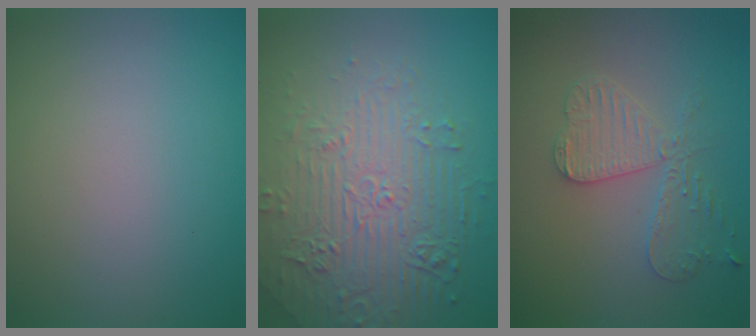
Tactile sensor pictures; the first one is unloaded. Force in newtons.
{"total": 7.3, "press": 5.4, "slide": 4.8}
{"total": 4.0, "press": 3.7, "slide": 1.5}